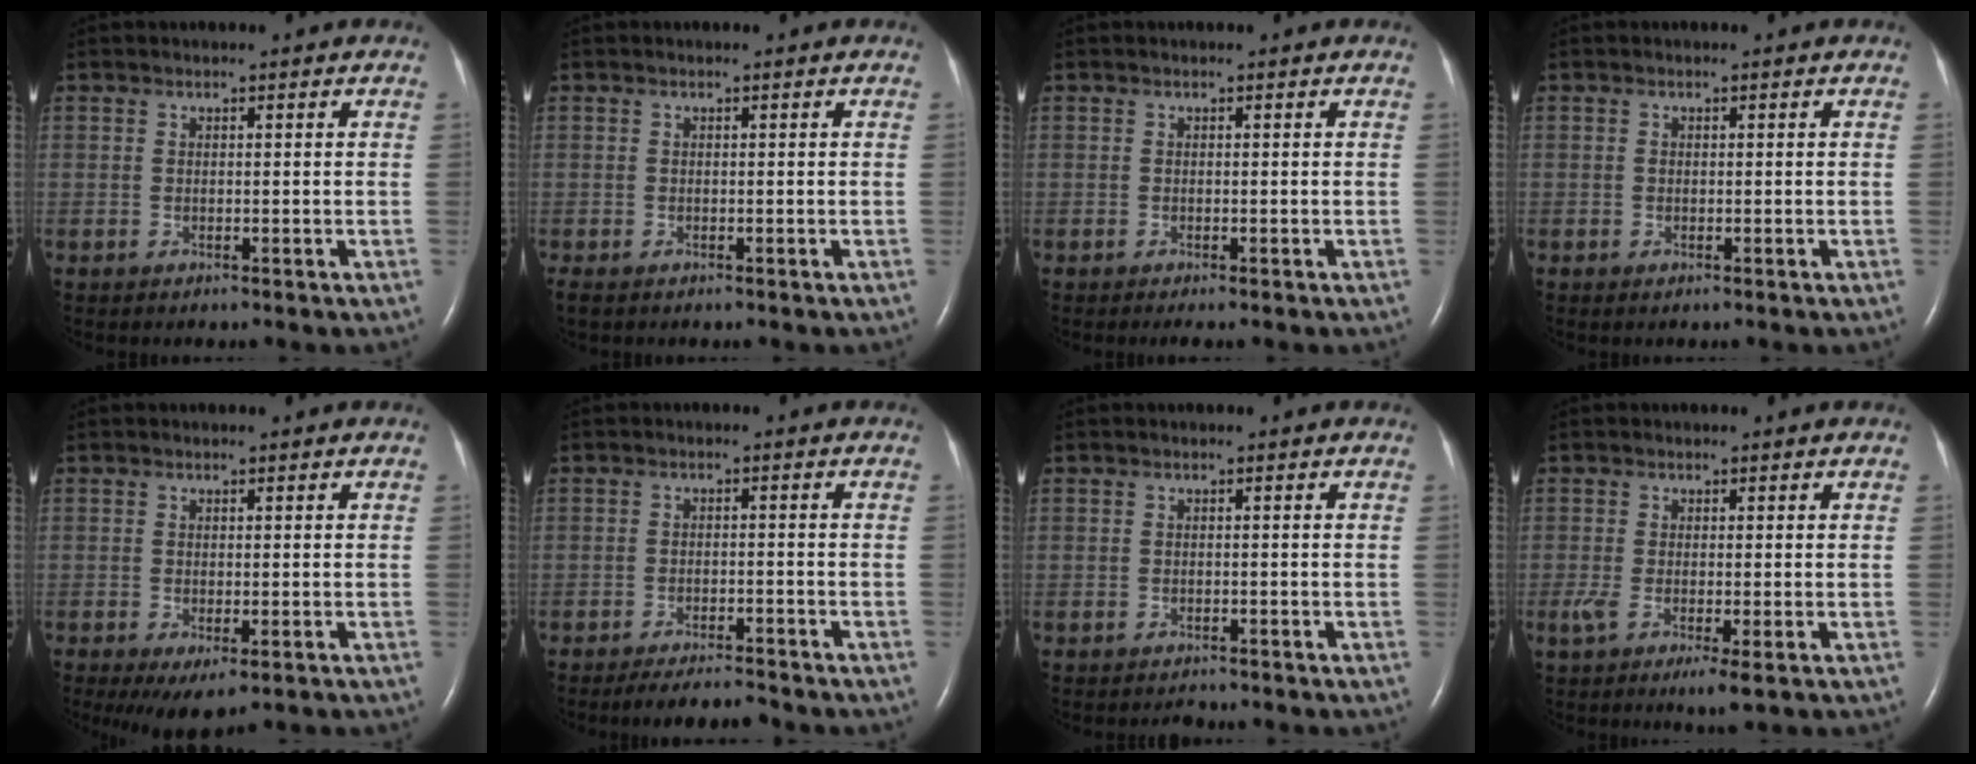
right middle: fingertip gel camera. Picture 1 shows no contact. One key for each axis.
{"total": 1.1, "fx": -0.8, "fy": 0.5, "fz": 0.6, "tx": -0.013, "ty": -0.003, "tz": -0.011}
{"total": 0.8, "fx": -0.6, "fy": 0.0, "fz": 0.5, "tx": -0.010, "ty": -0.003, "tz": -0.009}
{"total": 0.0}
{"total": 4.5, "fx": -2.2, "fy": 1.6, "fz": 3.6, "tx": -0.052, "ty": -0.013, "tz": -0.026}
{"total": 4.9, "fx": -4.7, "fy": 0.2, "fz": 1.4, "tx": -0.023, "ty": -0.015, "tz": -0.075}
{"total": 0.9, "fx": -0.9, "fy": 0.2, "fz": 0.0, "tx": -0.005, "ty": -0.003, "tz": -0.012}
{"total": 4.1, "fx": -1.4, "fy": 0.6, "fz": 3.8, "tx": -0.074, "ty": -0.014, "tz": -0.023}